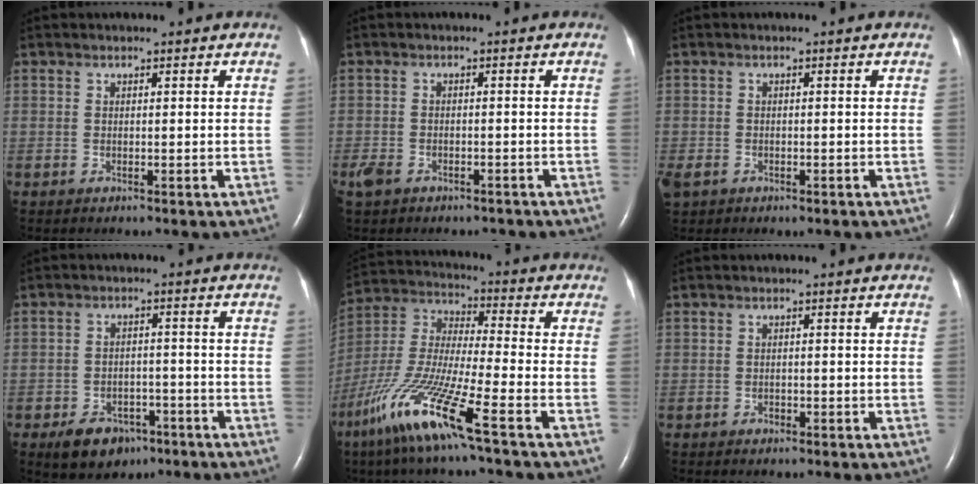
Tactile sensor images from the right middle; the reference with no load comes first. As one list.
[{"total": 5.1, "force": [-3.9, 2.7, 2.0], "torque": [-0.042, -0.001, -0.055]}, {"total": 3.0, "force": [-1.6, 2.2, 1.3], "torque": [-0.035, -0.001, -0.022]}, {"total": 6.7, "force": [-4.1, 4.3, 2.9], "torque": [-0.054, 0.003, -0.058]}, {"total": 15.5, "force": [-8.9, 0.1, 12.8], "torque": [-0.284, -0.040, -0.178]}, {"total": 0.7, "force": [-0.4, 0.4, 0.2], "torque": [-0.002, 0.002, -0.008]}]